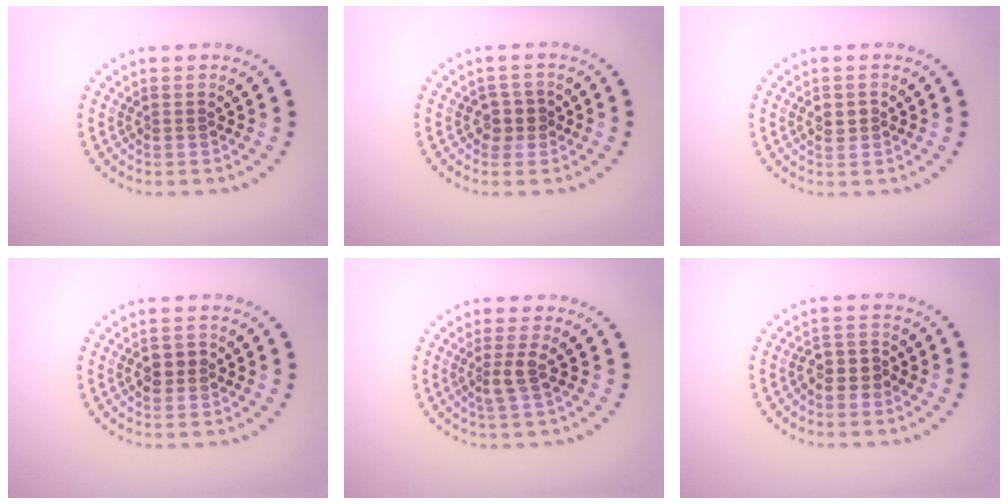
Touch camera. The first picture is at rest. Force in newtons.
{"total": 1.7, "press": 1.4, "slide": 1.0}
{"total": 1.4, "press": 1.3, "slide": 0.1}
{"total": 1.7, "press": 1.7, "slide": 0.2}
{"total": 1.8, "press": 1.3, "slide": 1.3}
{"total": 2.1, "press": 1.9, "slide": 0.9}